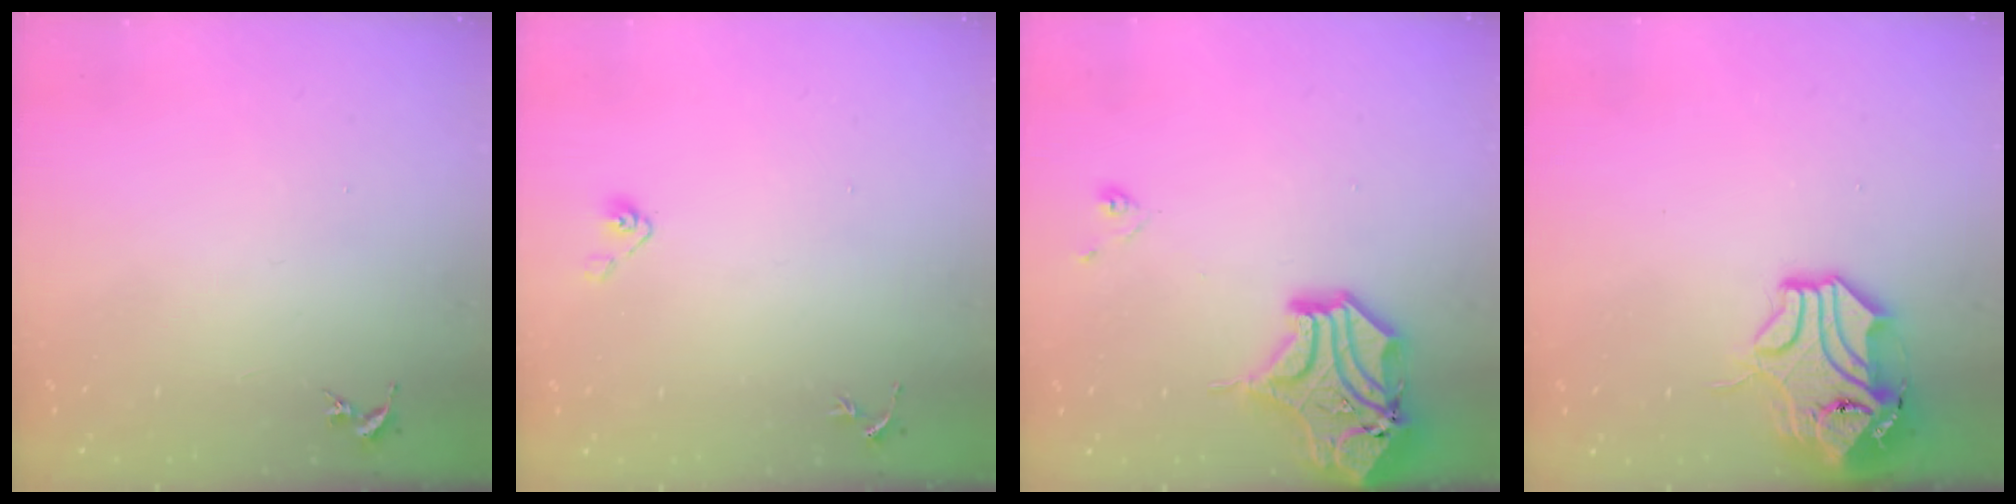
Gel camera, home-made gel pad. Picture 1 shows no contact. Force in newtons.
{"total": 4.1, "press": 3.7, "slide": 1.7}
{"total": 16.5, "press": 16.3, "slide": 2.5}
{"total": 13.7, "press": 13.5, "slide": 1.8}